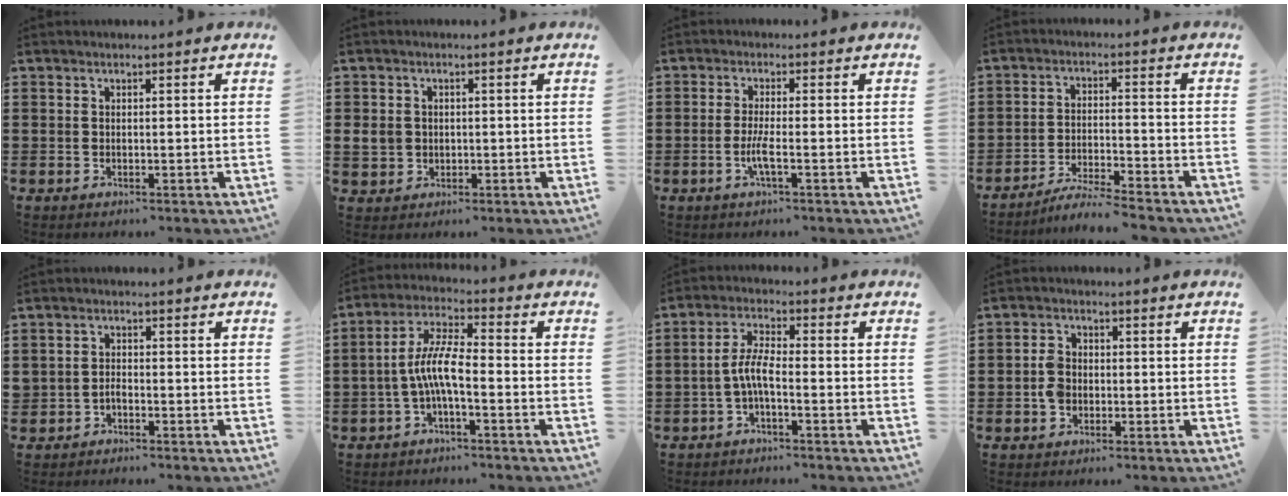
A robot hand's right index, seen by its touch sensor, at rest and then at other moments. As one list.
[{"total": 3.2, "force": [-0.1, 2.9, 1.3], "torque": [-0.041, 0.005, -0.006]}, {"total": 3.2, "force": [-1.2, 0.1, 3.0], "torque": [-0.066, -0.008, -0.026]}, {"total": 4.7, "force": [-4.5, -0.3, 1.3], "torque": [-0.032, -0.005, -0.091]}, {"total": 1.5, "force": [-0.8, 1.0, 0.7], "torque": [-0.017, 0.001, -0.017]}, {"total": 7.5, "force": [-1.9, 2.0, 6.9], "torque": [-0.156, -0.005, -0.042]}, {"total": 4.8, "force": [-1.5, 1.3, 4.4], "torque": [-0.107, -0.003, -0.038]}, {"total": 3.5, "force": [-0.7, 2.6, 2.2], "torque": [-0.058, 0.002, -0.018]}]